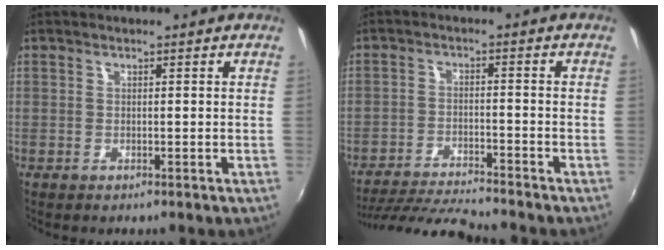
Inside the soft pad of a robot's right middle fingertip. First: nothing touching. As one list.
[{"total": 11.2, "force": [-10.5, 0.1, 3.8], "torque": [-0.095, -0.008, -0.185]}]